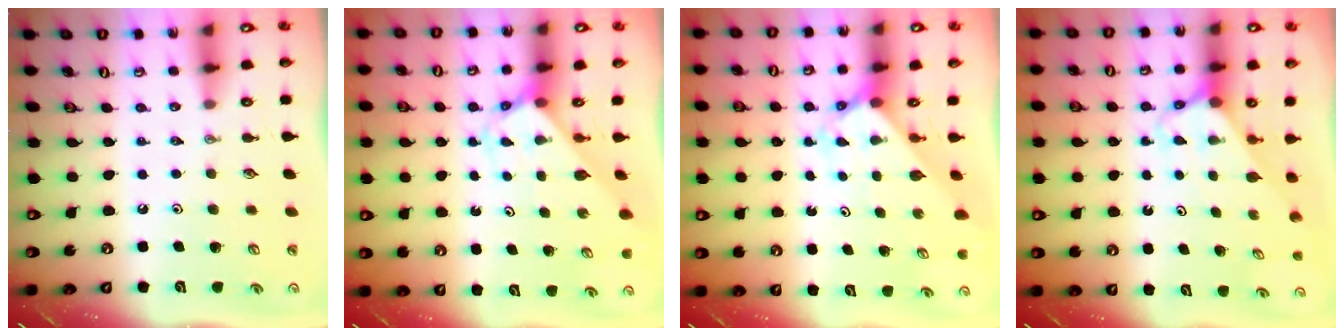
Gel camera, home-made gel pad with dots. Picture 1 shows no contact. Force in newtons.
{"total": 3.0, "press": 3.0, "slide": 0.2}
{"total": 2.2, "press": 2.2, "slide": 0.2}
{"total": 3.0, "press": 3.0, "slide": 0.2}